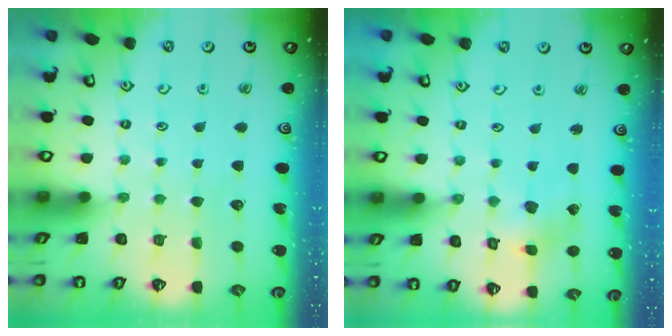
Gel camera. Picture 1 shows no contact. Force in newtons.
{"total": 4.5, "press": 4.4, "slide": 0.6}